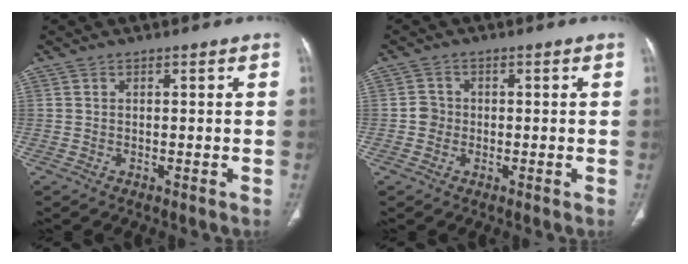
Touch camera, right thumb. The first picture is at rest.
{"total": 2.5, "force": [-0.4, 2.3, 0.7], "torque": [0.001, 0.008, -0.012]}